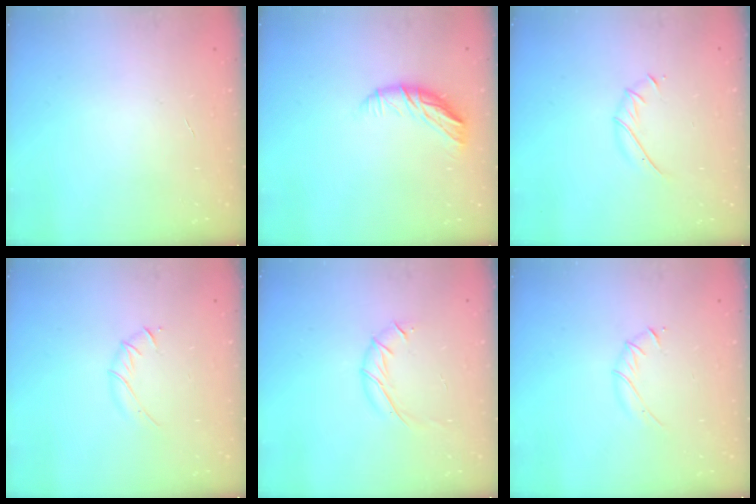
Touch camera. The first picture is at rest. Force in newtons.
{"total": 10.1, "press": 10.0, "slide": 1.6}
{"total": 5.1, "press": 4.9, "slide": 1.2}
{"total": 3.8, "press": 3.7, "slide": 1.0}
{"total": 8.6, "press": 8.4, "slide": 1.4}
{"total": 3.7, "press": 3.6, "slide": 1.1}